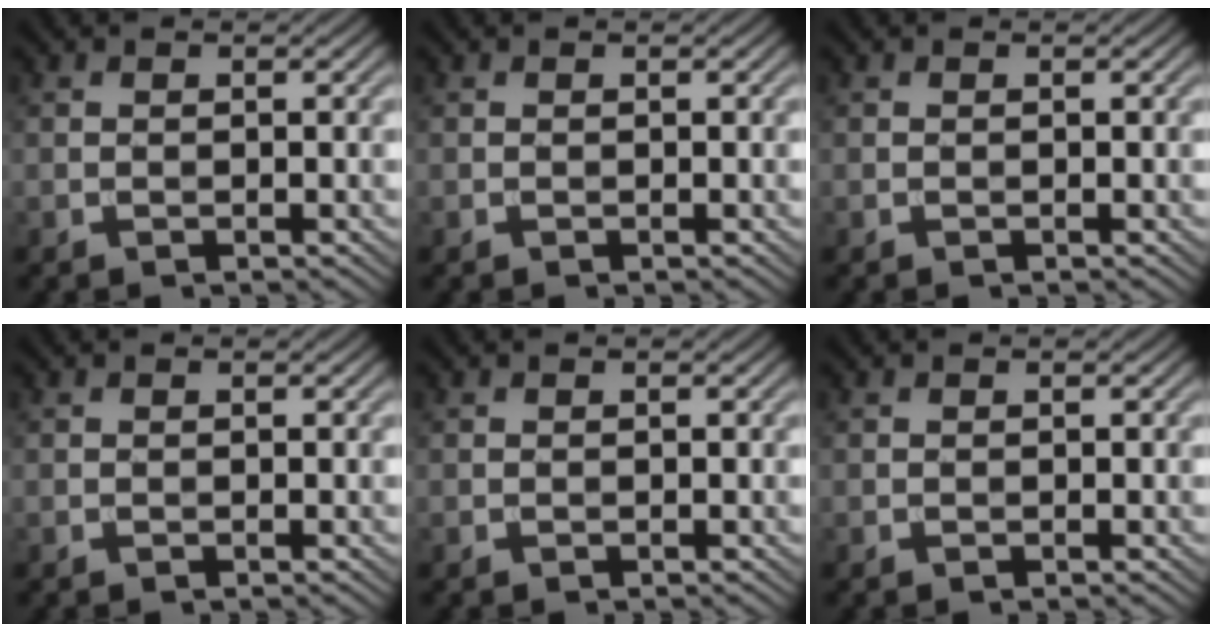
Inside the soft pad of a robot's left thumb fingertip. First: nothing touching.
{"total": 0.0}
{"total": 0.0}
{"total": 0.0}
{"total": 0.0}
{"total": 0.0}